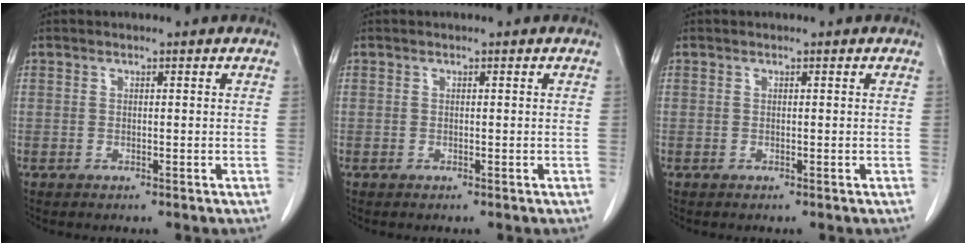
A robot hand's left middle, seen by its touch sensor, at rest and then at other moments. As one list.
[{"total": 0.0}, {"total": 0.0}]